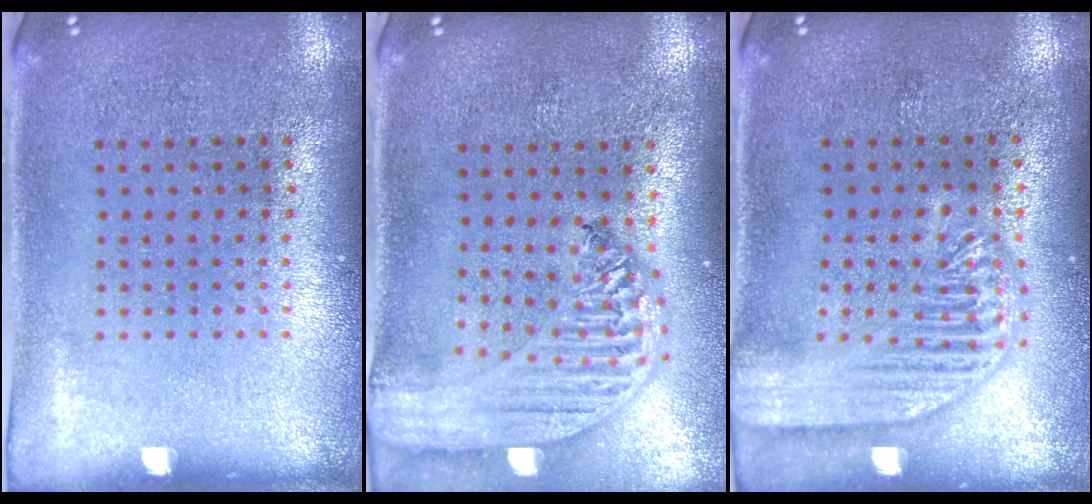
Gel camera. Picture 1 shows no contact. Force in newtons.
{"total": 2.8, "press": 2.2, "slide": 1.6}
{"total": 2.4, "press": 2.4, "slide": 0.3}